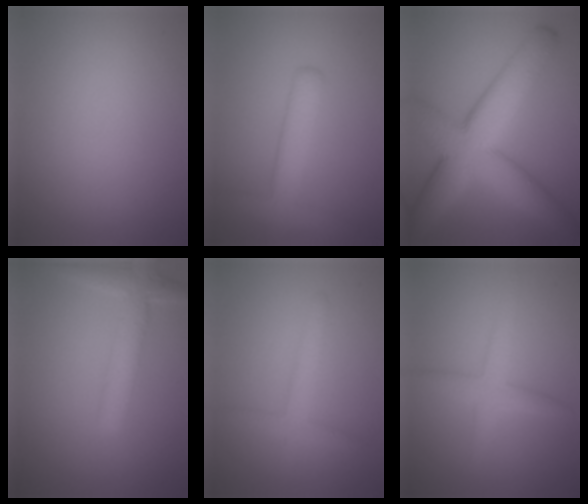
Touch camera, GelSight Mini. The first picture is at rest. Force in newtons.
{"total": 4.2, "press": 4.2, "slide": 0.2}
{"total": 10.7, "press": 10.7, "slide": 0.6}
{"total": 3.5, "press": 3.5, "slide": 0.2}
{"total": 2.4, "press": 2.4, "slide": 0.1}
{"total": 2.7, "press": 2.7, "slide": 0.1}